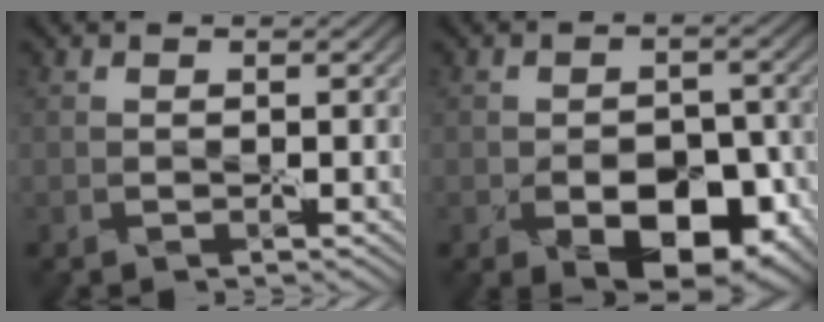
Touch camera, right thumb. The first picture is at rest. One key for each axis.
{"total": 8.4, "fx": -4.1, "fy": 4.8, "fz": 5.5, "tx": -0.081, "ty": -0.011, "tz": -0.048}